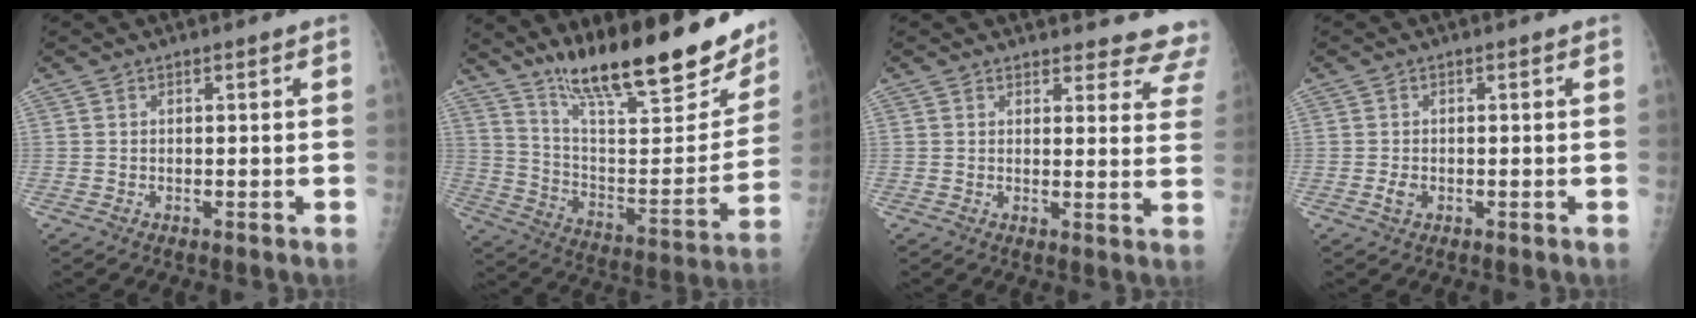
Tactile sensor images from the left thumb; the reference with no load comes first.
{"total": 28.3, "force": [20.5, 6.8, 18.3], "torque": [-0.250, -0.084, 0.317]}
{"total": 11.4, "force": [11.0, 3.0, 0.6], "torque": [0.047, -0.089, 0.085]}
{"total": 1.6, "force": [-0.4, 1.0, 1.1], "torque": [-0.019, 0.000, -0.007]}